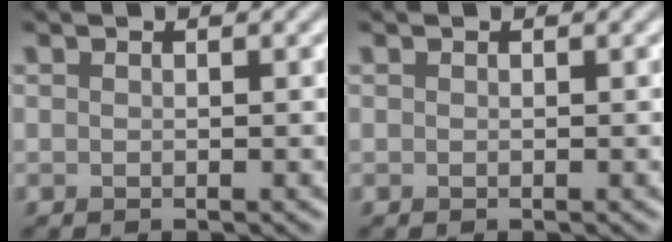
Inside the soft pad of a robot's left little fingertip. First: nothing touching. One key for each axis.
{"total": 0.0}